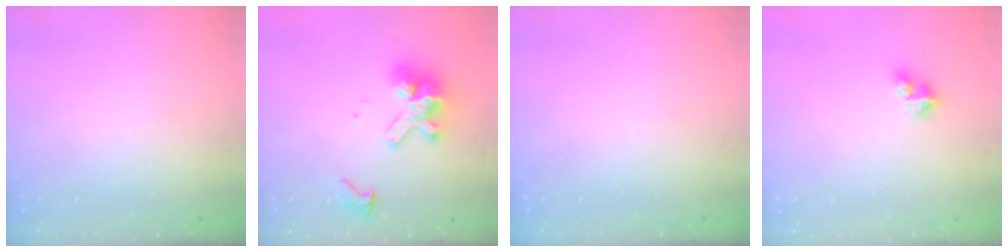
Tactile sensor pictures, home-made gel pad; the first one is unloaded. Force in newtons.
{"total": 12.1, "press": 12.0, "slide": 1.5}
{"total": 0.0}
{"total": 3.0, "press": 3.0, "slide": 0.3}